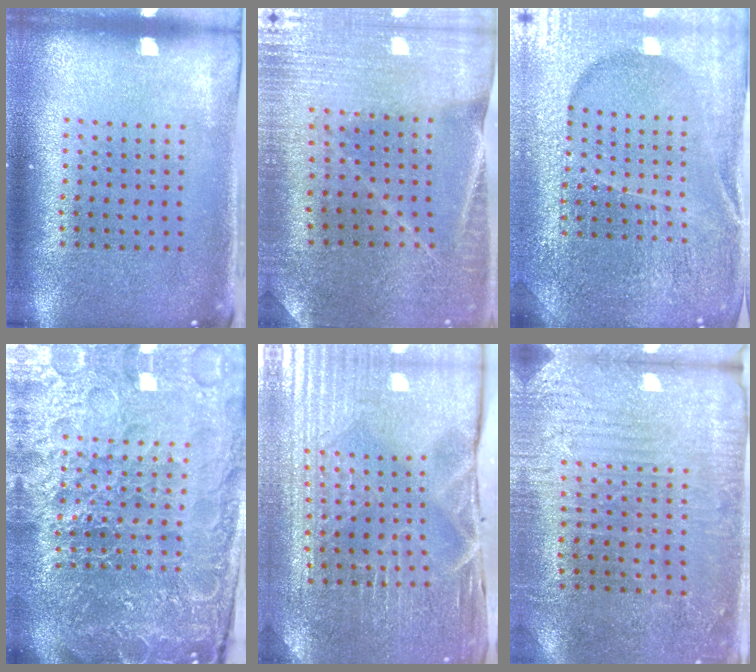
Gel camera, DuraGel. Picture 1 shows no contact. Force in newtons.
{"total": 1.2, "press": 1.2, "slide": 0.1}
{"total": 5.1, "press": 4.7, "slide": 2.0}
{"total": 6.6, "press": 5.8, "slide": 3.1}
{"total": 3.9, "press": 3.9, "slide": 0.4}
{"total": 2.9, "press": 2.7, "slide": 0.9}